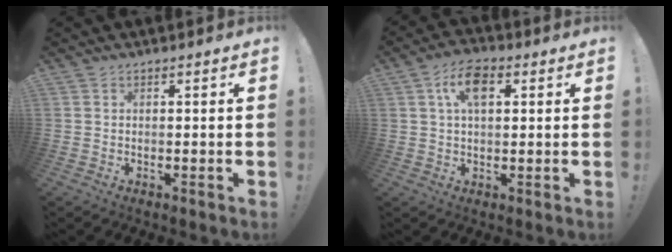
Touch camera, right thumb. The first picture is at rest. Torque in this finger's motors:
{"motor_torque": [0.27, 0.27, 0.00, 0.00, 0.02]}